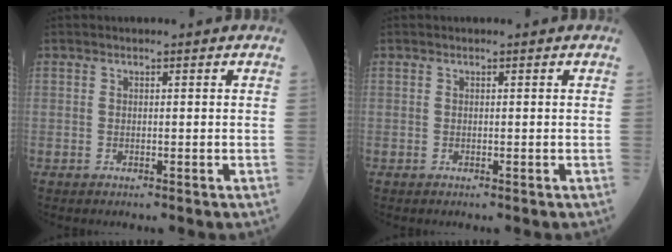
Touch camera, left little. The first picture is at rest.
{"total": 0.0}